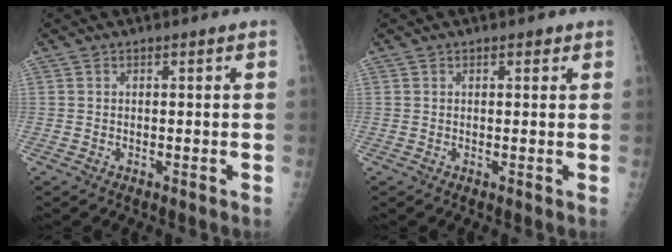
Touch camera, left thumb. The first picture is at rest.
{"total": 1.1, "force": [0.6, 0.6, 0.7], "torque": [-0.001, 0.000, 0.004]}